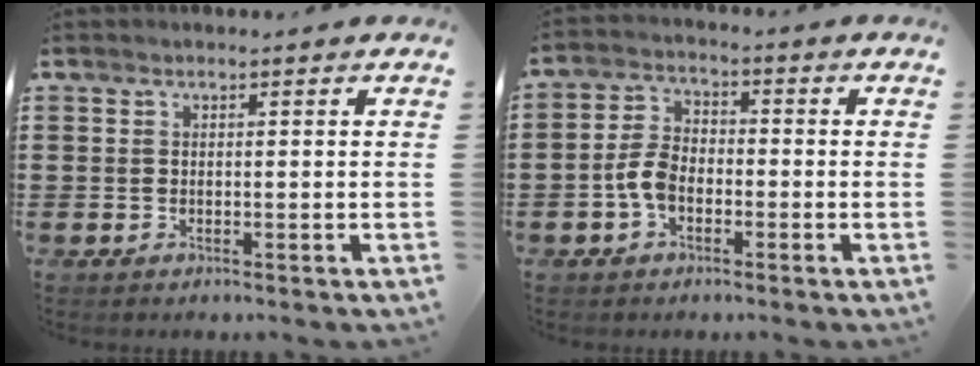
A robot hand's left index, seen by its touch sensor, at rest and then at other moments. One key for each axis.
{"total": 5.1, "fx": -1.8, "fy": 3.1, "fz": 3.6, "tx": -0.099, "ty": 0.001, "tz": -0.043}